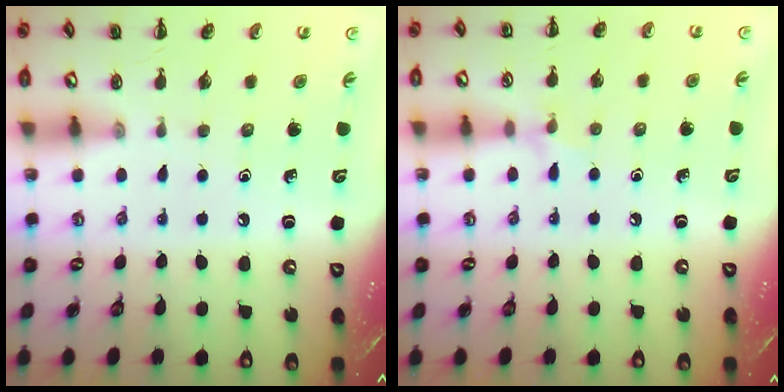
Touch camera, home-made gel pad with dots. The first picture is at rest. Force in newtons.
{"total": 5.4, "press": 5.1, "slide": 1.8}